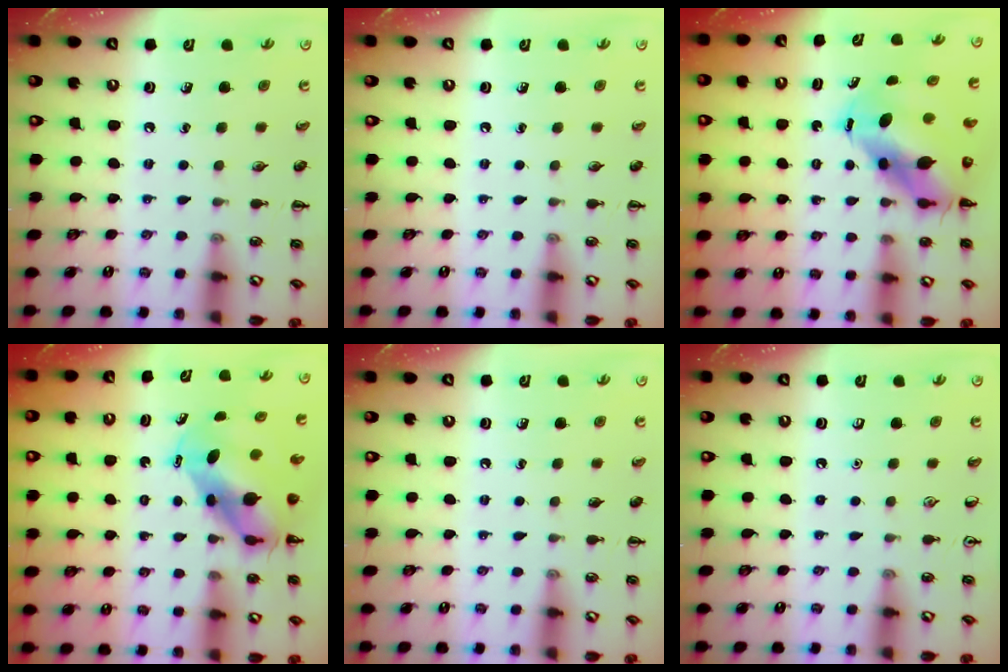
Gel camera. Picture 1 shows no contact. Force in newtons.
{"total": 0.0}
{"total": 10.0, "press": 9.6, "slide": 3.1}
{"total": 7.0, "press": 6.7, "slide": 2.3}
{"total": 0.0}
{"total": 0.0}